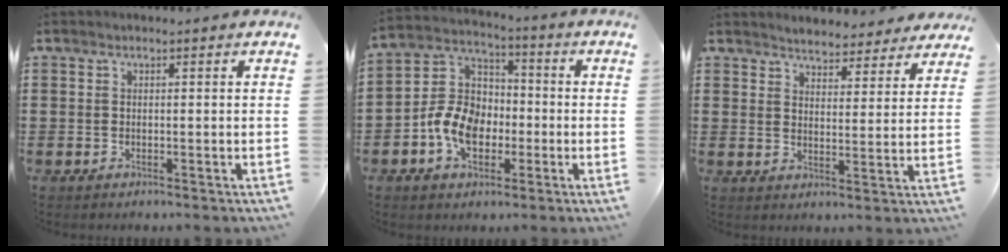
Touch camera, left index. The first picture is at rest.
{"total": 9.1, "force": [-3.1, 6.7, 5.3], "torque": [-0.140, 0.016, -0.067]}
{"total": 3.7, "force": [3.6, 0.5, -0.1], "torque": [-0.017, -0.012, 0.065]}